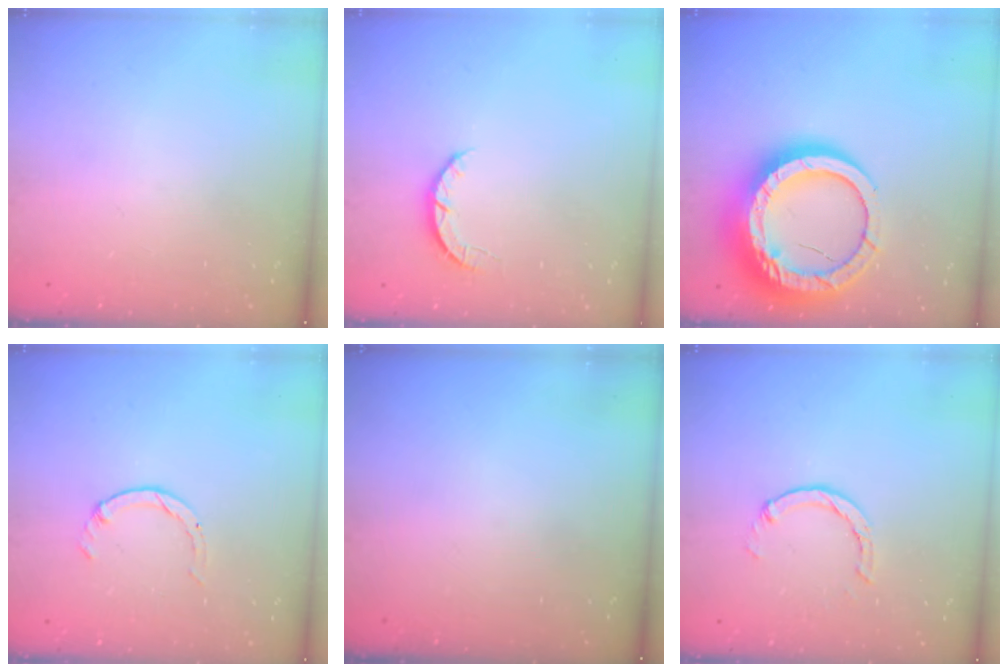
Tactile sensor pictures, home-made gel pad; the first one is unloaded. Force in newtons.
{"total": 2.7, "press": 2.7, "slide": 0.4}
{"total": 22.8, "press": 22.7, "slide": 2.3}
{"total": 0.5, "press": 0.5, "slide": 0.1}
{"total": 0.0}
{"total": 2.9, "press": 2.9, "slide": 0.4}